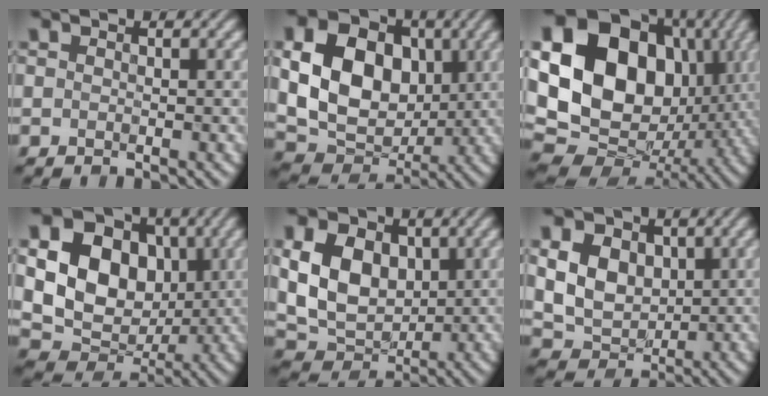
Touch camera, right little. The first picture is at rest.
{"total": 12.1, "force": [1.0, 9.0, 8.2], "torque": [-0.159, 0.006, 0.005]}
{"total": 20.9, "force": [3.1, 16.6, 12.4], "torque": [-0.256, 0.013, 0.058]}
{"total": 13.3, "force": [1.9, 10.2, 8.3], "torque": [-0.150, 0.023, 0.018]}
{"total": 8.1, "force": [0.9, 6.0, 5.4], "torque": [-0.114, -0.003, 0.008]}
{"total": 5.7, "force": [0.7, 4.4, 3.5], "torque": [-0.074, -0.002, 0.005]}